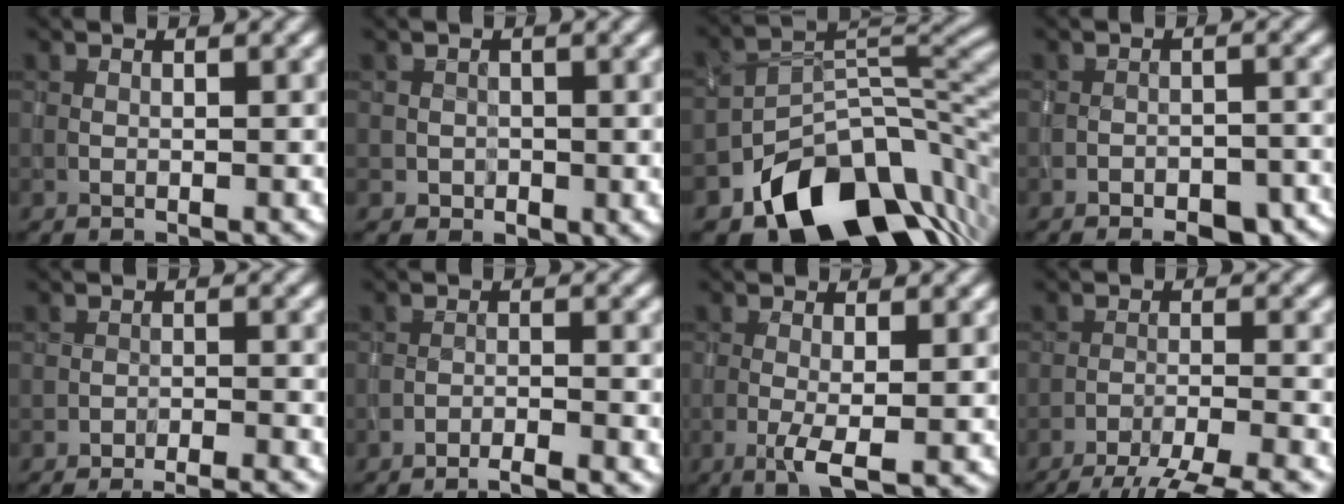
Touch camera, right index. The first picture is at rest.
{"total": 1.3, "force": [-0.1, 1.3, 0.1], "torque": [0.003, -0.005, -0.002]}
{"total": 12.4, "force": [-7.6, 7.2, 6.6], "torque": [-0.091, -0.003, -0.137]}
{"total": 7.2, "force": [-5.8, 3.0, 2.9], "torque": [-0.025, 0.001, -0.066]}
{"total": 5.6, "force": [-5.2, 1.1, 1.5], "torque": [-0.010, 0.009, -0.064]}
{"total": 3.2, "force": [-3.0, 0.3, 1.1], "torque": [-0.012, 0.007, -0.047]}
{"total": 2.4, "force": [-0.9, 0.3, 2.3], "torque": [-0.046, -0.003, -0.020]}
{"total": 9.7, "force": [-8.5, 1.9, 4.2], "torque": [-0.057, -0.006, -0.114]}